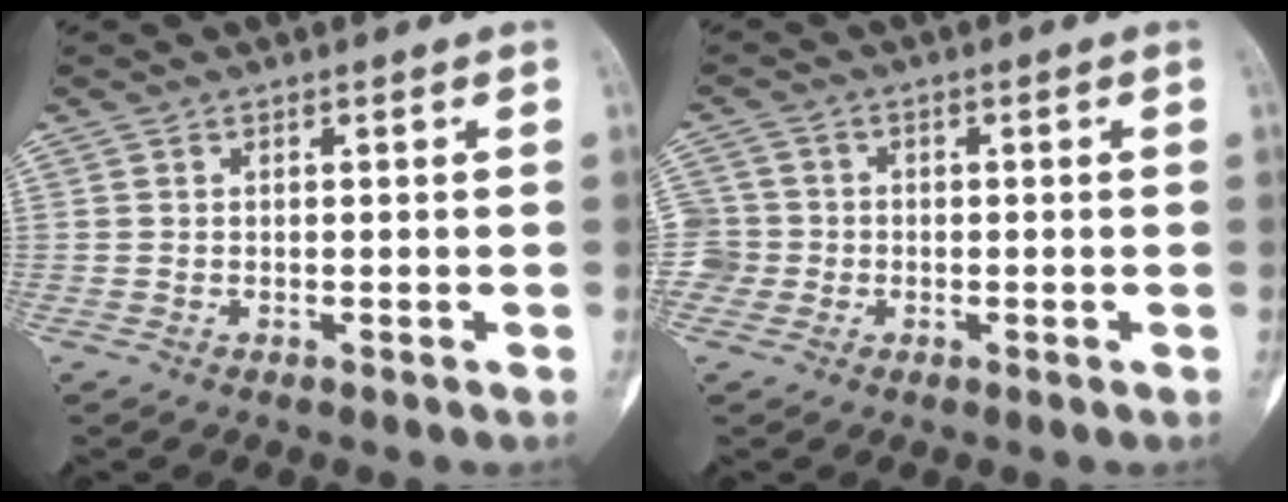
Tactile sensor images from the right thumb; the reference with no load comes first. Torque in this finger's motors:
{"motor_torque": [0.00, -0.02, 0.22, 0.19, -0.05]}